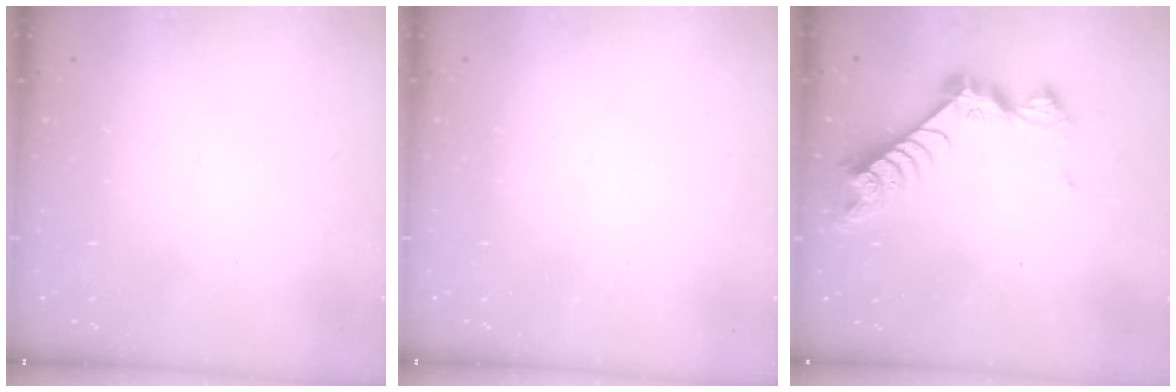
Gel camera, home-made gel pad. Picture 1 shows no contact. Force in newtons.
{"total": 0.0}
{"total": 9.4, "press": 9.4, "slide": 0.9}